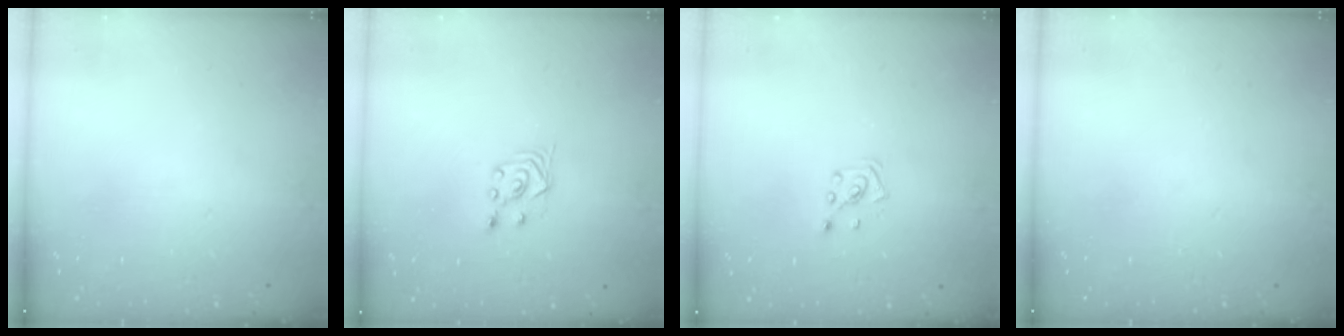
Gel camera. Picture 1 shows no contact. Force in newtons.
{"total": 2.9, "press": 2.5, "slide": 1.4}
{"total": 2.6, "press": 2.6, "slide": 0.5}
{"total": 0.0}